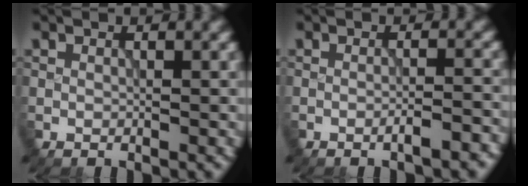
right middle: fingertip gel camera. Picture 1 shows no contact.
{"total": 2.9, "force": [-1.6, 0.8, 2.3], "torque": [-0.028, 0.007, -0.027]}